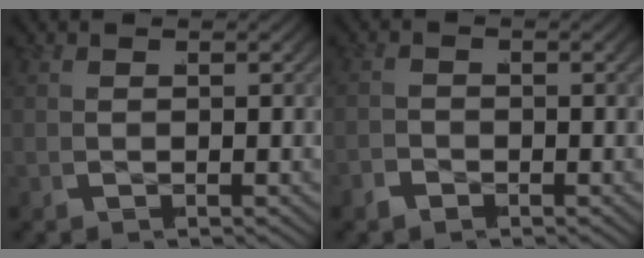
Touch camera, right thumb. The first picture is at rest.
{"total": 1.2, "force": [-1.1, 0.4, -0.3], "torque": [0.006, 0.000, -0.025]}